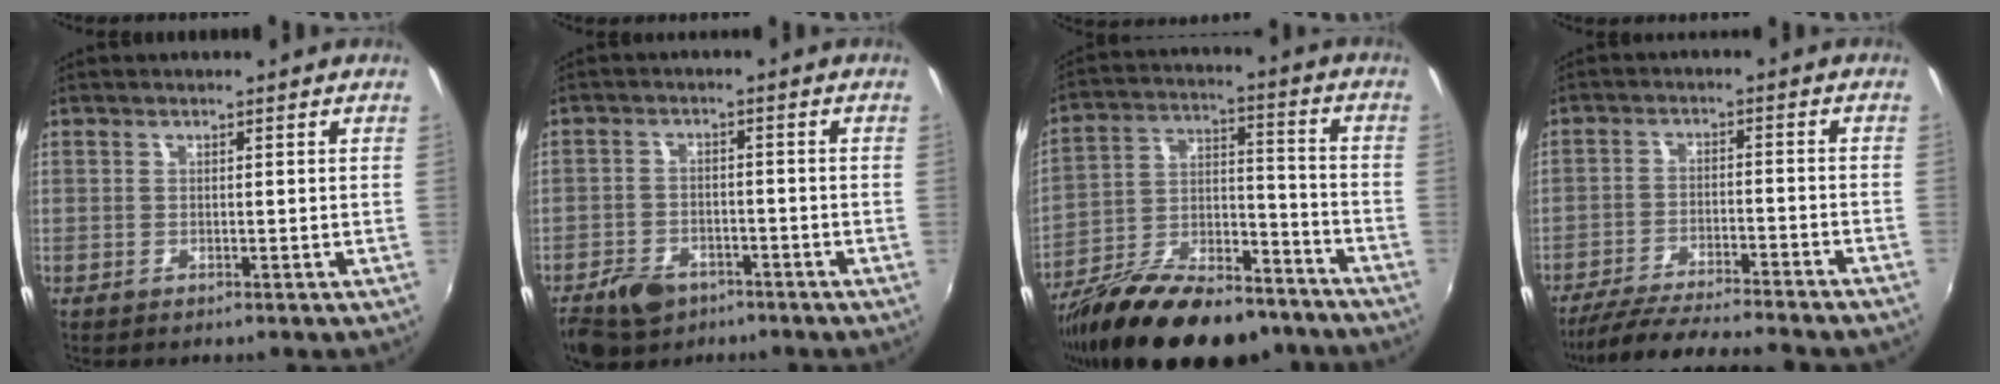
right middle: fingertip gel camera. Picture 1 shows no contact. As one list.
[{"total": 8.5, "force": [-5.7, 5.0, 3.7], "torque": [-0.099, -0.002, -0.092]}, {"total": 23.1, "force": [-17.2, 8.5, 12.8], "torque": [-0.229, -0.007, -0.264]}, {"total": 16.7, "force": [-15.0, 0.8, 7.4], "torque": [-0.144, -0.021, -0.228]}]